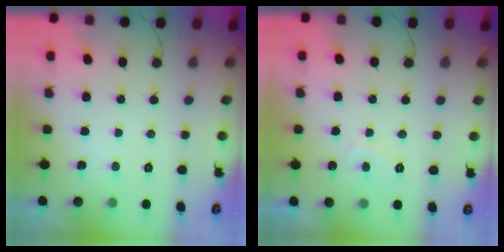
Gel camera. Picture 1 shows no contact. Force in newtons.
{"total": 1.5, "press": 1.4, "slide": 0.7}